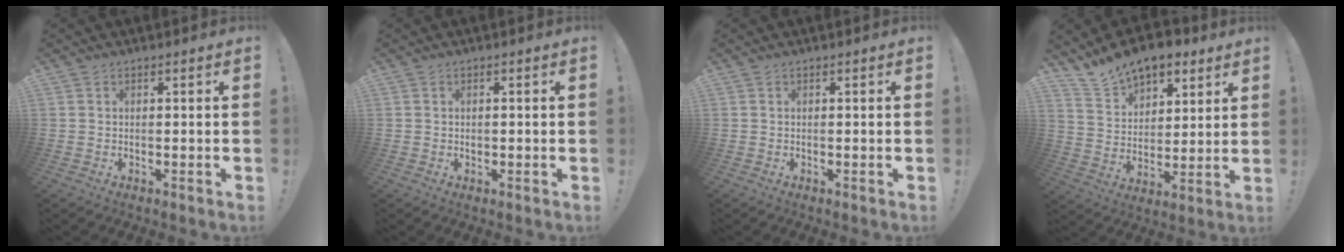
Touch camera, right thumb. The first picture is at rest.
{"total": 0.6, "force": [0.0, 0.6, 0.1], "torque": [-0.004, 0.006, 0.000]}
{"total": 0.0}
{"total": 13.1, "force": [10.4, 6.6, 4.4], "torque": [-0.088, -0.072, 0.194]}